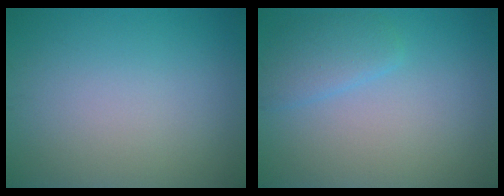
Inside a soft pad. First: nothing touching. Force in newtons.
{"total": 2.4, "press": 2.4, "slide": 0.2}